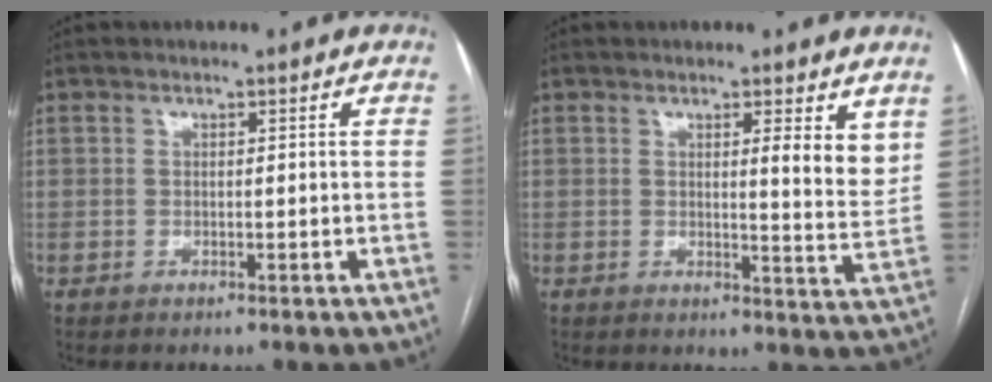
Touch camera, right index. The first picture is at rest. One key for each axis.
{"total": 5.0, "fx": 2.6, "fy": 0.6, "fz": 4.2, "tx": -0.048, "ty": -0.020, "tz": 0.032}